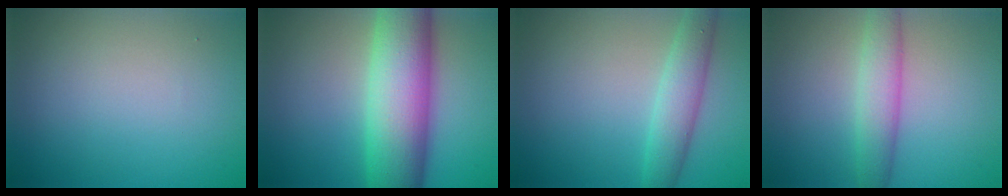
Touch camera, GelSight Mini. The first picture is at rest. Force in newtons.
{"total": 11.6, "press": 11.6, "slide": 0.5}
{"total": 3.5, "press": 3.5, "slide": 0.2}
{"total": 3.6, "press": 3.6, "slide": 0.1}